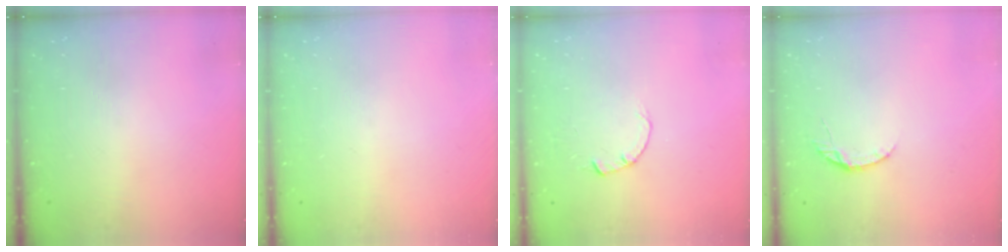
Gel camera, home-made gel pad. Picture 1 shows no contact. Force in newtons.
{"total": 0.0}
{"total": 1.8, "press": 1.7, "slide": 0.3}
{"total": 3.8, "press": 3.8, "slide": 0.4}